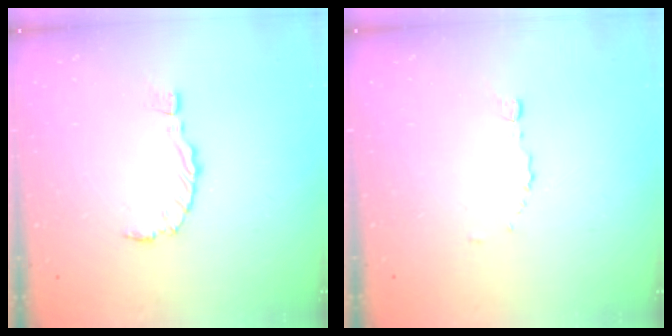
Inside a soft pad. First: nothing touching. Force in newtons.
{"total": 3.3, "press": 3.2, "slide": 0.3}